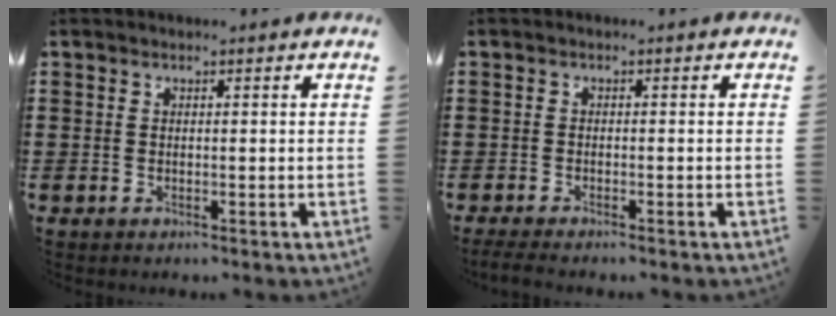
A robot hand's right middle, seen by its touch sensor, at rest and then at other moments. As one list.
[{"total": 1.1, "force": [-1.0, -0.1, 0.5], "torque": [-0.008, -0.002, -0.018]}]